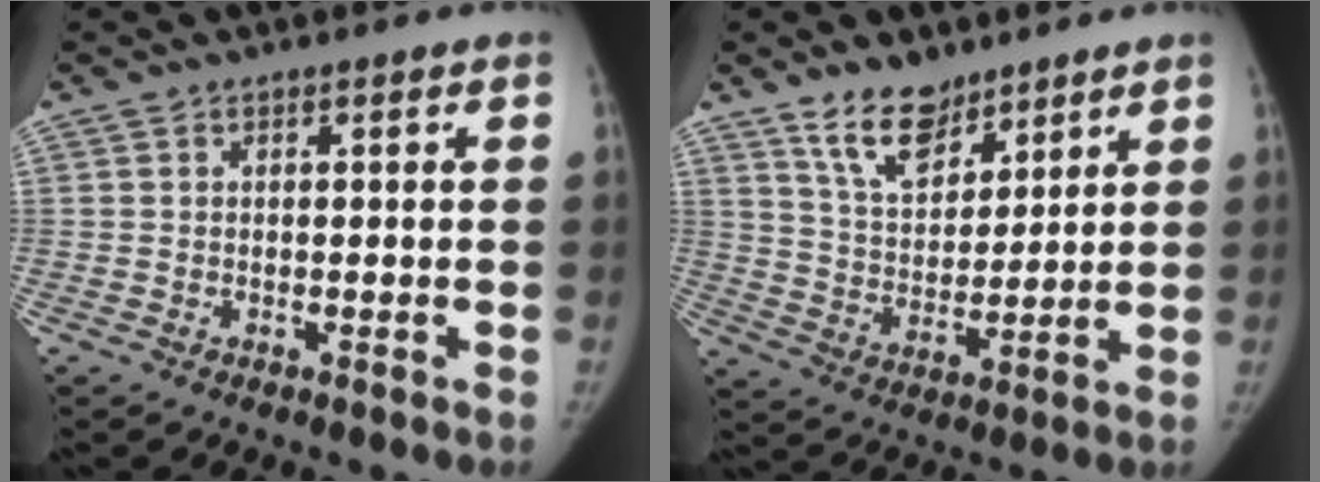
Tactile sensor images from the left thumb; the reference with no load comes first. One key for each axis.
{"total": 10.1, "fx": 7.4, "fy": 5.3, "fz": 4.5, "tx": -0.046, "ty": -0.054, "tz": 0.140}